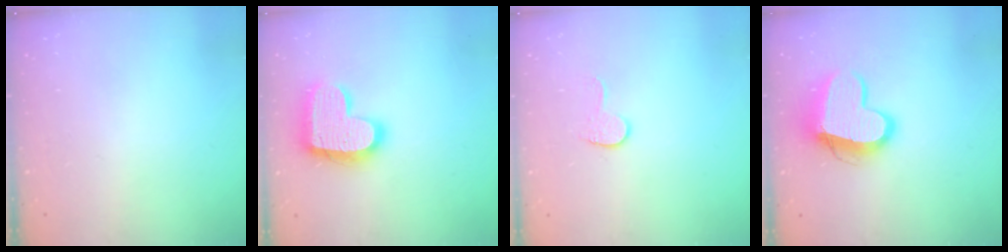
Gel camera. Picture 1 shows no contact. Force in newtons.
{"total": 19.3, "press": 19.3, "slide": 1.3}
{"total": 6.2, "press": 6.2, "slide": 0.6}
{"total": 14.7, "press": 14.6, "slide": 1.3}